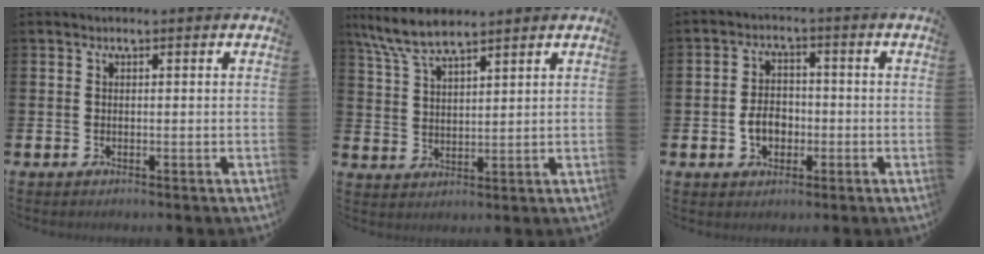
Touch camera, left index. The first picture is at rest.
{"total": 7.2, "force": [6.3, 1.4, 3.2], "torque": [-0.088, -0.014, 0.117]}
{"total": 4.2, "force": [-1.2, 3.1, 2.5], "torque": [-0.043, 0.002, -0.026]}